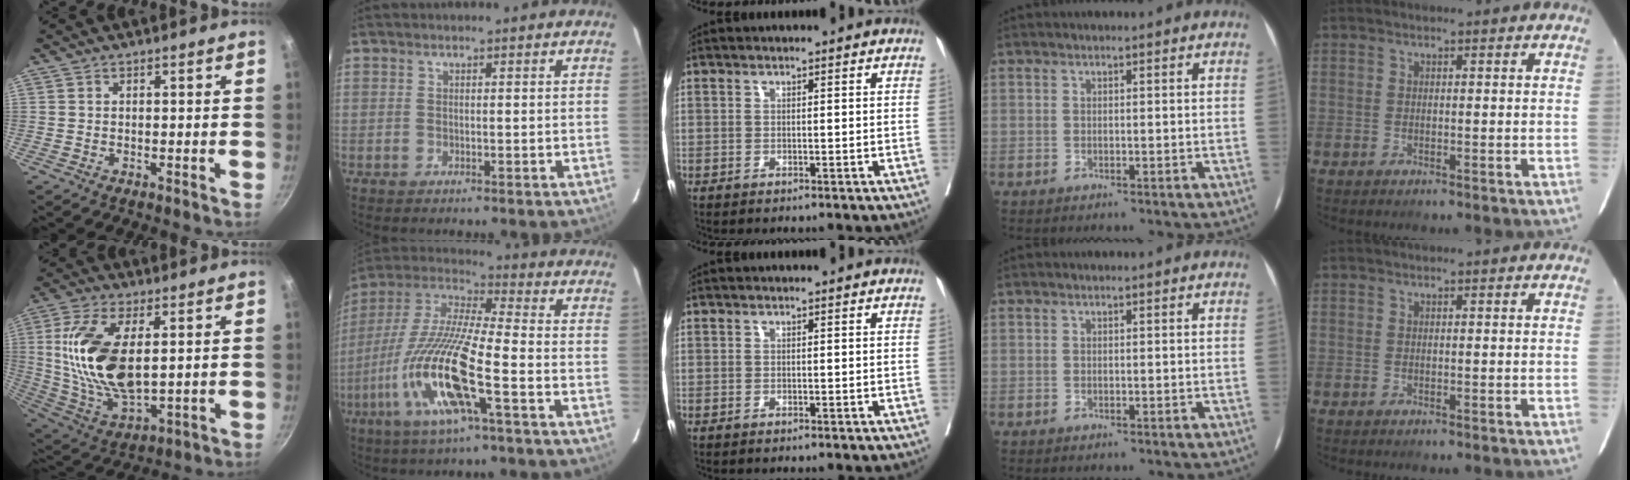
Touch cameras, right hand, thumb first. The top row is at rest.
{"thumb": {"total": 18.6, "force": [2.7, 9.1, 16.0], "torque": [-0.325, -0.016, 0.062]}, "index": {"total": 17.3, "force": [-6.1, 1.9, 16.1], "torque": [-0.346, -0.014, -0.120]}}